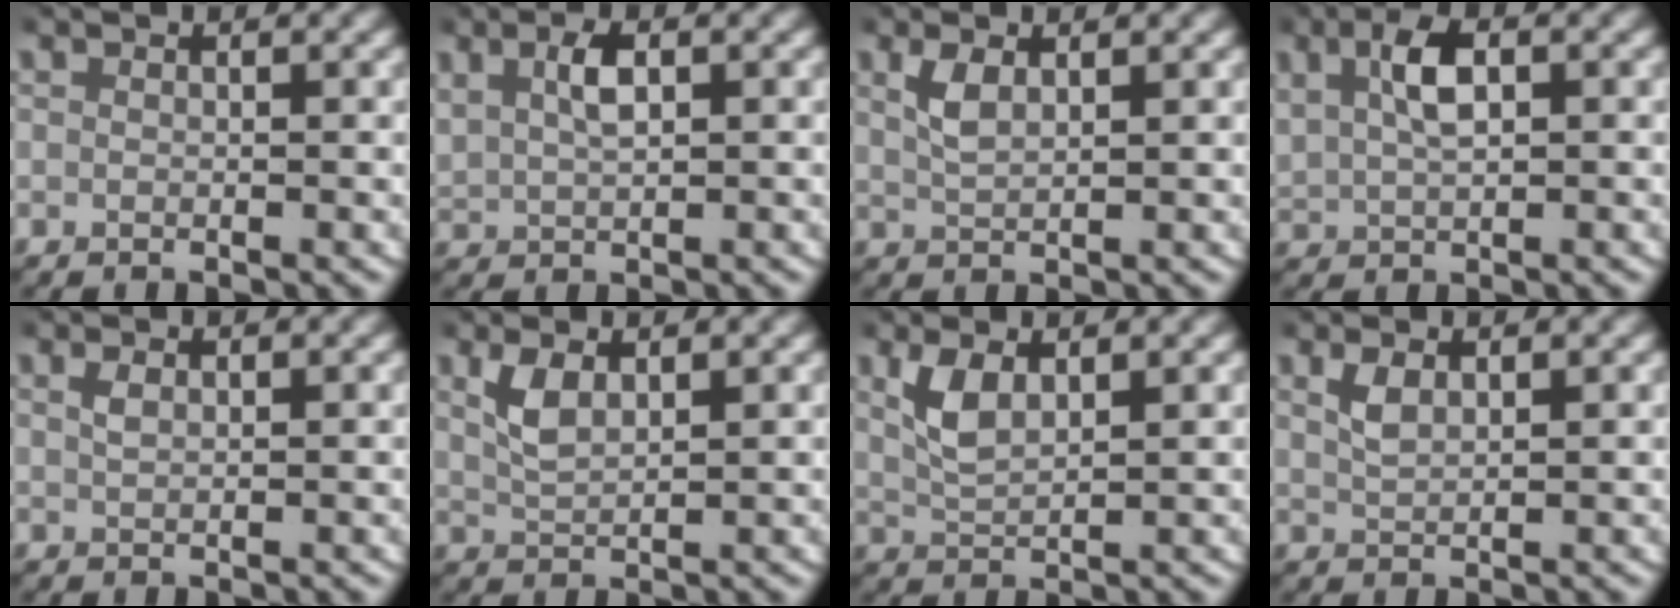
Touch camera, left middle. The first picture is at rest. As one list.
[{"total": 3.0, "force": [0.9, 2.0, 2.0], "torque": [-0.048, 0.004, 0.023]}, {"total": 1.6, "force": [0.7, 0.6, 1.3], "torque": [-0.032, -0.001, 0.019]}, {"total": 3.9, "force": [1.2, 2.4, 2.9], "torque": [-0.063, 0.008, 0.025]}, {"total": 0.7, "force": [0.4, 0.3, 0.6], "torque": [-0.014, 0.000, 0.010]}, {"total": 2.1, "force": [0.9, 0.8, 1.6], "torque": [-0.040, -0.001, 0.022]}, {"total": 2.5, "force": [1.1, 1.1, 2.0], "torque": [-0.049, -0.001, 0.025]}, {"total": 1.3, "force": [0.7, 0.5, 1.1], "torque": [-0.026, -0.001, 0.017]}]